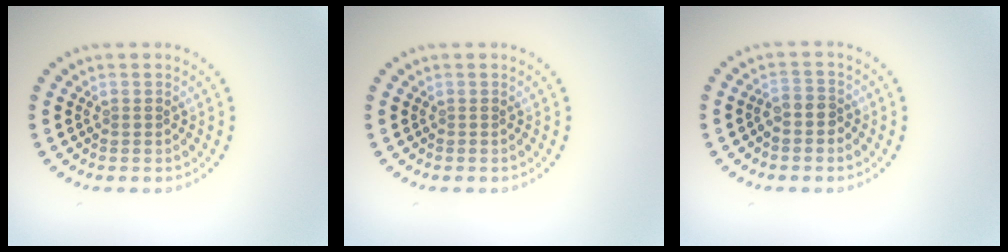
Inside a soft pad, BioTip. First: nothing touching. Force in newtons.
{"total": 0.0}
{"total": 2.0, "press": 1.8, "slide": 0.9}